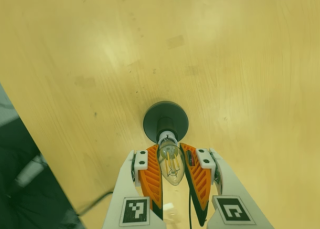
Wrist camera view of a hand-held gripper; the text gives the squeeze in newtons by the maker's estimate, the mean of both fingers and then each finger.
{"total": 20.0, "left": 18.3, "right": 21.7}